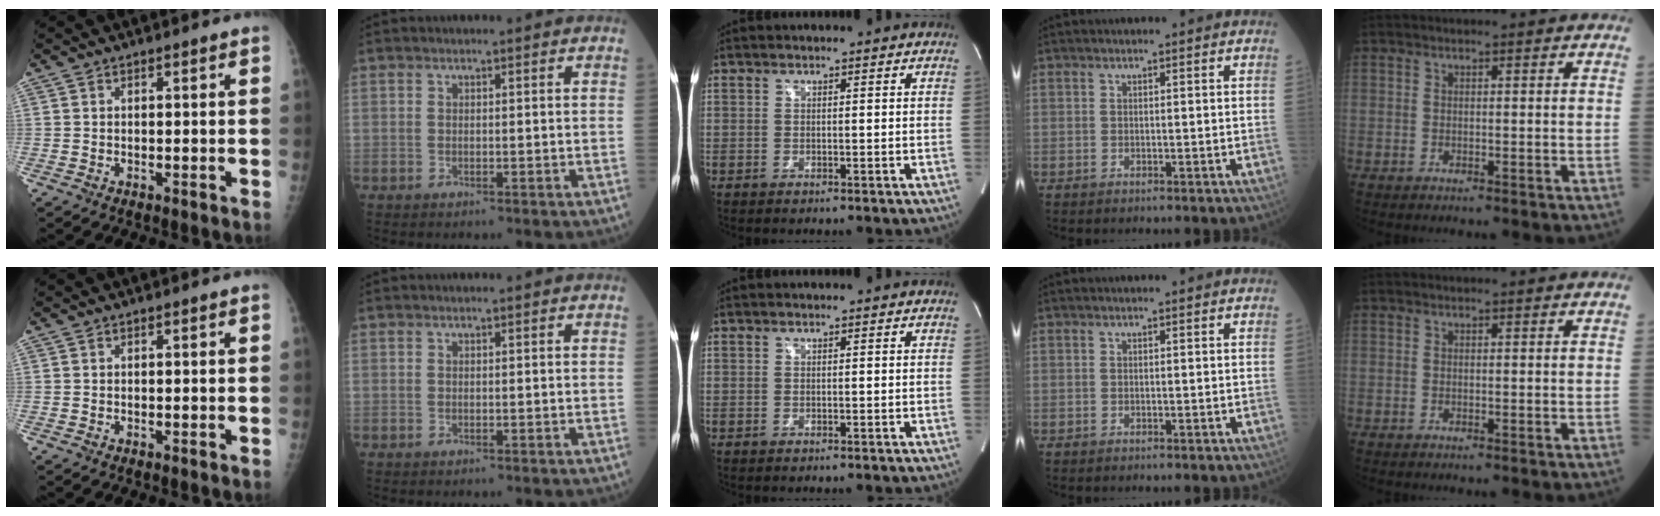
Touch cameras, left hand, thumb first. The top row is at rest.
{}